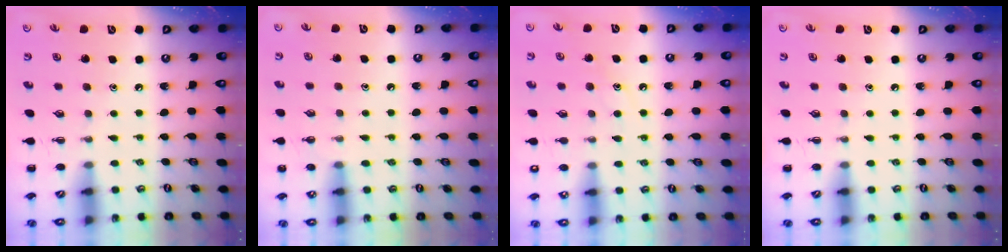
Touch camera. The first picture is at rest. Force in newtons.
{"total": 6.8, "press": 6.5, "slide": 2.1}
{"total": 9.3, "press": 9.2, "slide": 1.5}
{"total": 0.0}